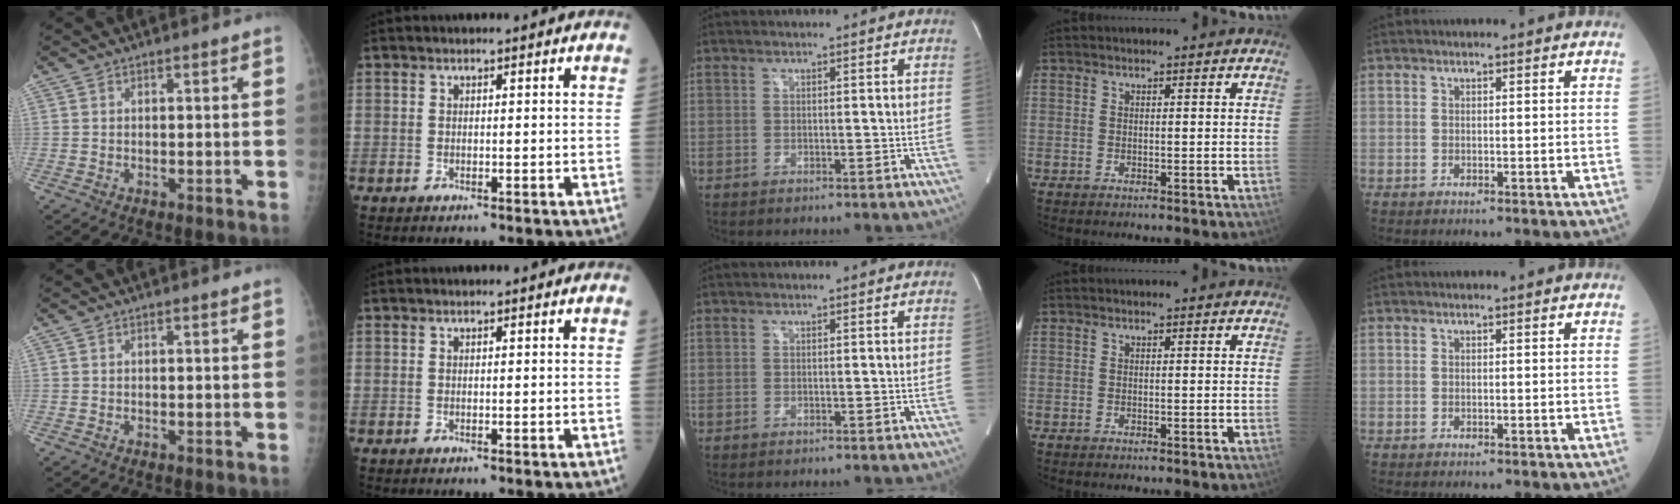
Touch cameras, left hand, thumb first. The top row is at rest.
{}